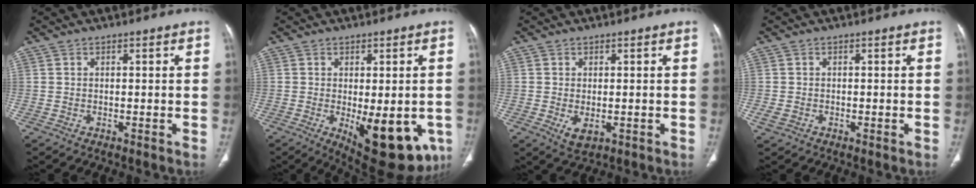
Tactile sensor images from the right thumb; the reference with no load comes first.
{"total": 16.0, "force": [-4.9, 6.9, 13.6], "torque": [-0.137, -0.015, -0.046]}
{"total": 3.2, "force": [-0.7, 1.8, 2.5], "torque": [-0.041, -0.007, -0.001]}
{"total": 1.7, "force": [-0.4, 1.3, 1.0], "torque": [-0.024, 0.001, -0.007]}